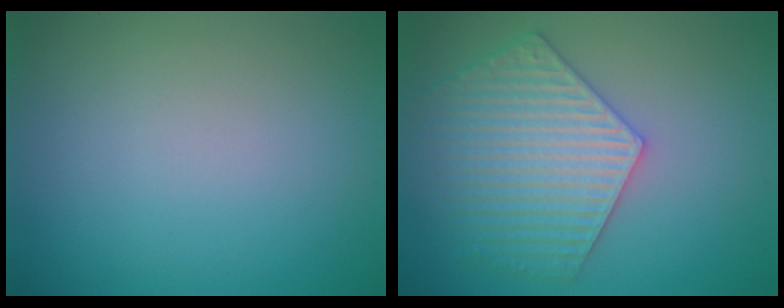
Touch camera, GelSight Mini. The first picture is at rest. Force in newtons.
{"total": 5.6, "press": 5.0, "slide": 2.6}